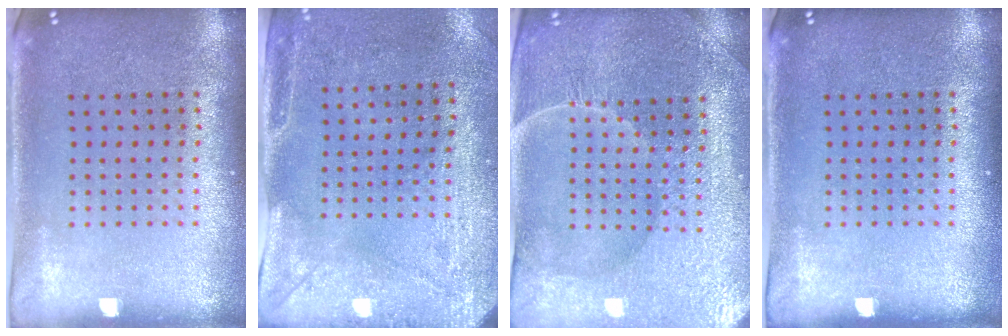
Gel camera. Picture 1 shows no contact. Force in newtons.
{"total": 2.9, "press": 2.3, "slide": 1.8}
{"total": 4.3, "press": 4.1, "slide": 1.2}
{"total": 0.0}